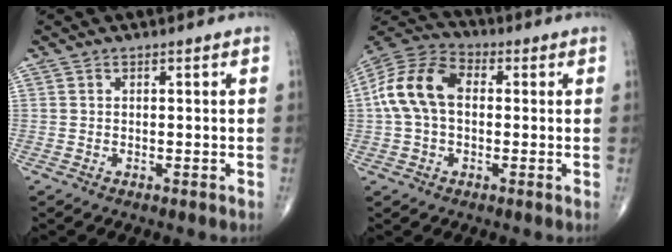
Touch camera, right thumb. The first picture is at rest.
{"total": 12.8, "force": [0.9, 8.4, 9.6], "torque": [-0.192, 0.035, 0.007]}